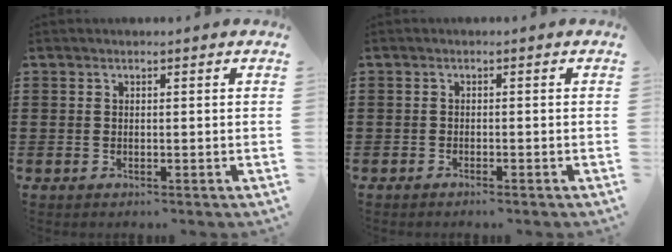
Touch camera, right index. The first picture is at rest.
{"total": 0.8, "force": [-0.7, -0.1, 0.2], "torque": [-0.006, -0.003, -0.014]}